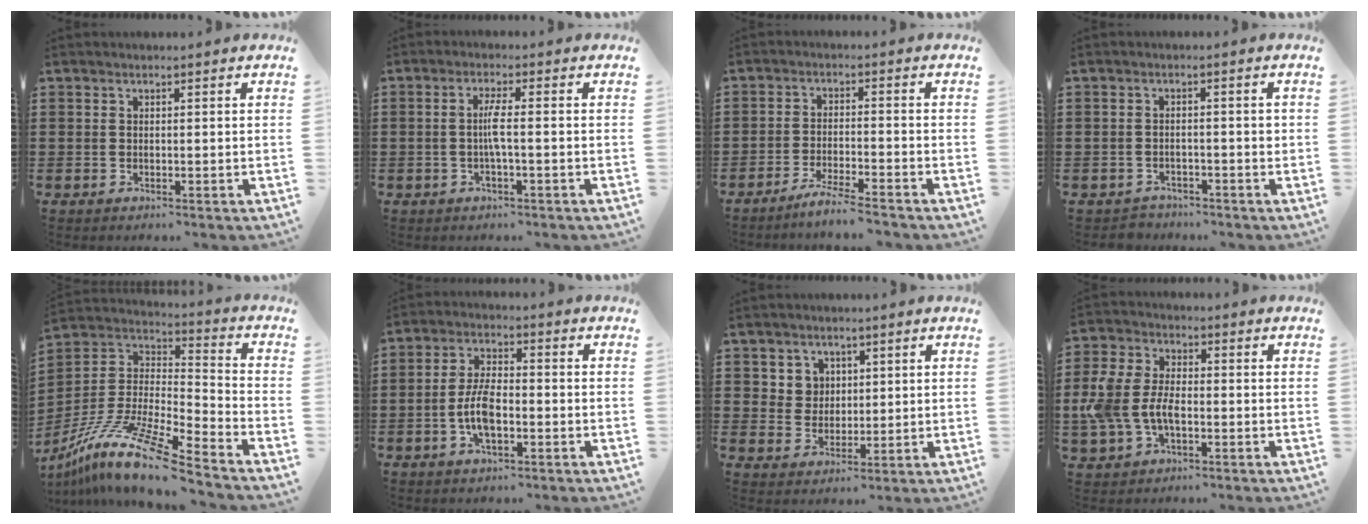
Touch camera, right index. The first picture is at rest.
{"total": 3.2, "force": [-0.5, 0.2, 3.2], "torque": [-0.066, -0.005, -0.014]}
{"total": 4.3, "force": [-4.0, -0.7, 1.4], "torque": [-0.030, -0.008, -0.079]}
{"total": 1.4, "force": [-1.1, 0.9, 0.4], "torque": [-0.013, 0.003, -0.026]}
{"total": 13.9, "force": [-11.0, 0.9, 8.5], "torque": [-0.181, 0.005, -0.216]}
{"total": 6.3, "force": [-1.8, 2.5, 5.4], "torque": [-0.127, -0.003, -0.040]}
{"total": 3.7, "force": [1.8, 3.2, 0.6], "torque": [-0.019, 0.008, 0.031]}
{"total": 7.0, "force": [-1.8, 4.4, 5.1], "torque": [-0.141, -0.003, -0.045]}